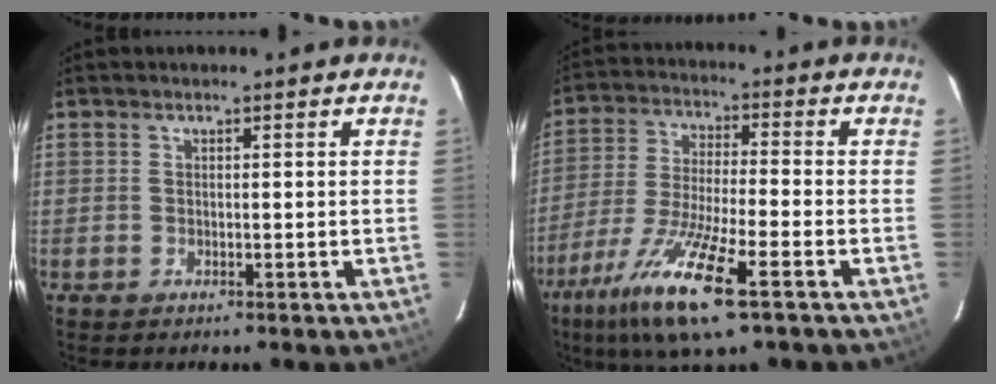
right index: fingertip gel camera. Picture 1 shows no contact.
{"total": 15.2, "force": [-8.6, 2.3, 12.4], "torque": [-0.258, -0.034, -0.164]}